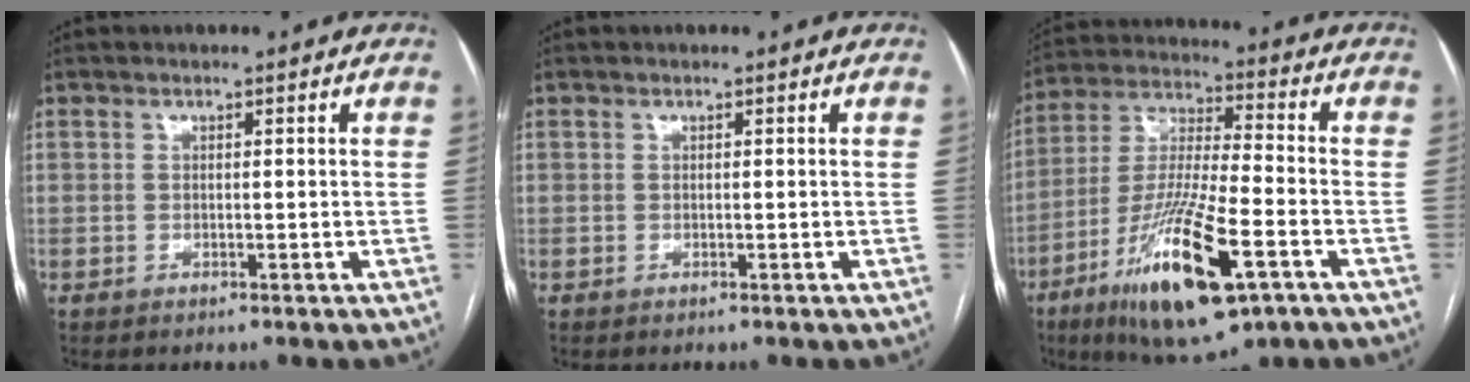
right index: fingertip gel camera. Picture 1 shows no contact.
{"total": 0.0}
{"total": 19.4, "force": [-8.9, 3.7, 16.8], "torque": [-0.337, -0.031, -0.150]}